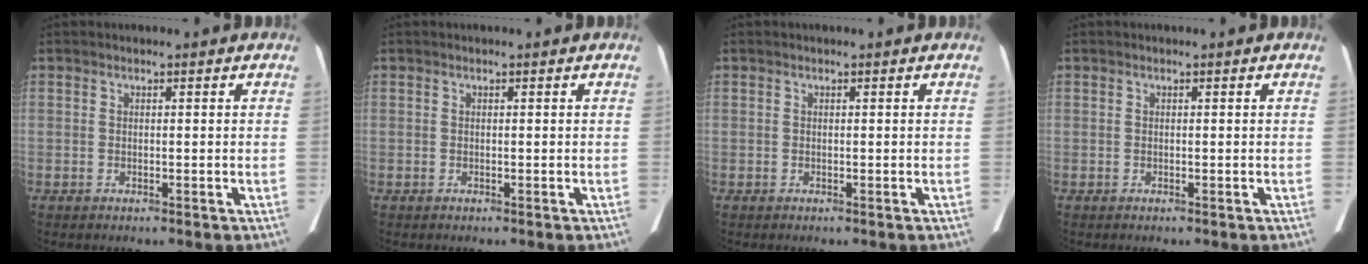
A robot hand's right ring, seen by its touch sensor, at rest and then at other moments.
{"total": 0.0}
{"total": 0.0}
{"total": 0.0}